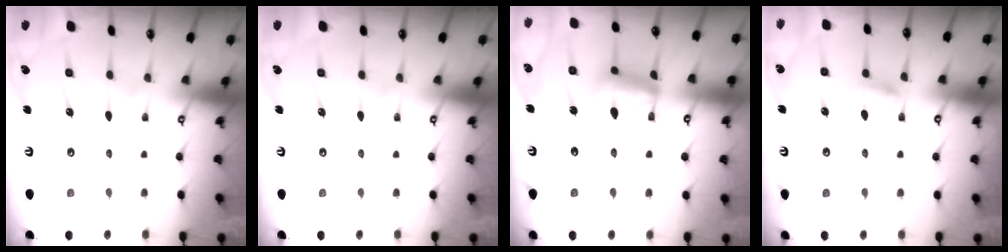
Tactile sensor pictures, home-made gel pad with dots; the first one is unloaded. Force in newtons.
{"total": 0.0}
{"total": 13.6, "press": 13.5, "slide": 1.2}
{"total": 4.3, "press": 4.3, "slide": 0.6}